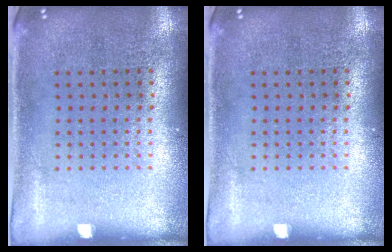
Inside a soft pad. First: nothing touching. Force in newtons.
{"total": 0.0}